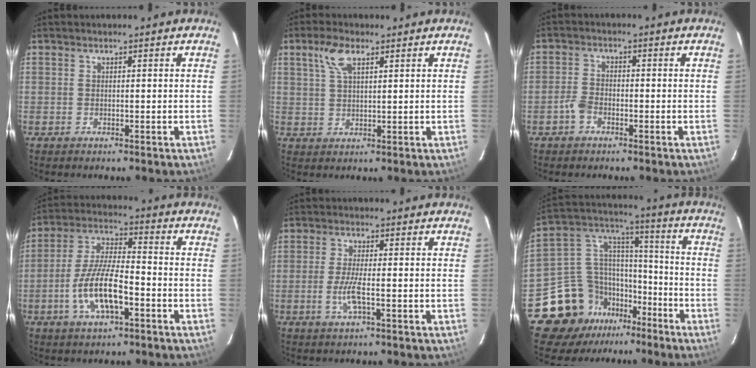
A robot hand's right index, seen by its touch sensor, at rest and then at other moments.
{"total": 5.0, "force": [2.6, 2.0, 3.8], "torque": [-0.076, 0.011, 0.052]}
{"total": 3.1, "force": [-1.9, 1.7, 1.7], "torque": [-0.044, 0.007, -0.038]}
{"total": 11.8, "force": [-4.6, 3.8, 10.2], "torque": [-0.213, -0.001, -0.085]}
{"total": 4.9, "force": [-1.5, 0.6, 4.6], "torque": [-0.094, -0.007, -0.031]}
{"total": 15.0, "force": [-10.2, 10.3, 3.8], "torque": [-0.099, 0.068, -0.167]}